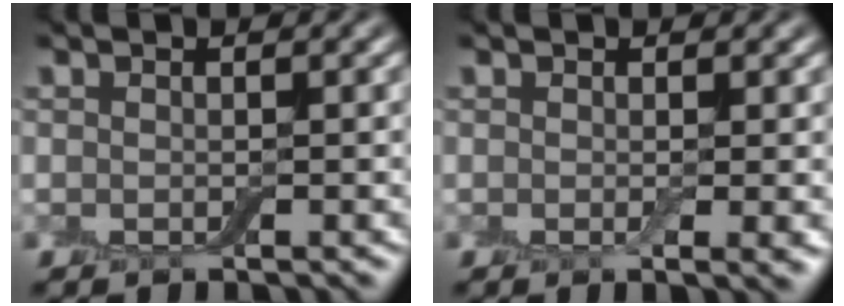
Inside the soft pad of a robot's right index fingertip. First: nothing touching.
{"total": 1.6, "force": [0.1, 0.2, 1.6], "torque": [-0.022, -0.006, 0.000]}